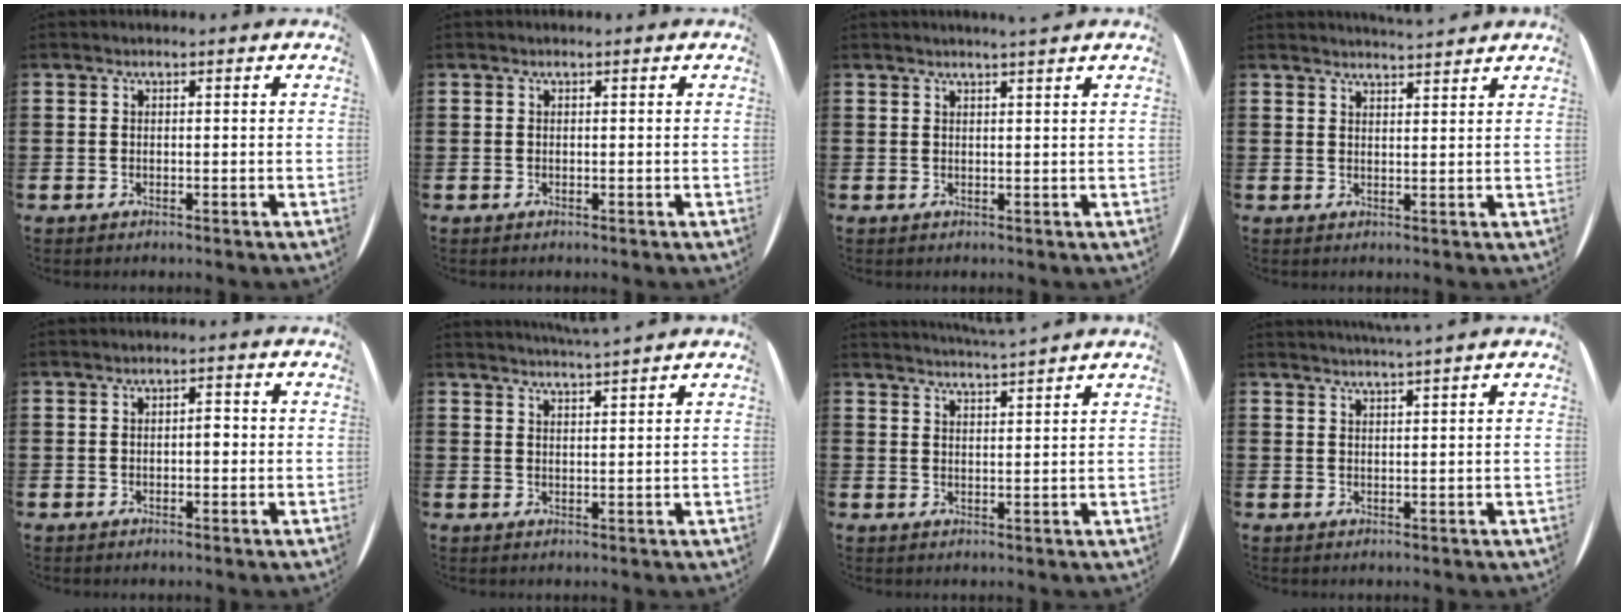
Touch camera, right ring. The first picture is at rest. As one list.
[{"total": 0.0}, {"total": 1.3, "force": [1.1, -0.5, 0.3], "torque": [-0.002, -0.003, 0.021]}, {"total": 2.3, "force": [2.2, -0.4, -0.3], "torque": [0.004, -0.013, 0.042]}, {"total": 1.5, "force": [-0.1, 0.8, 1.3], "torque": [-0.024, 0.005, -0.004]}, {"total": 2.4, "force": [2.3, -0.9, -0.2], "torque": [0.003, -0.014, 0.042]}, {"total": 2.7, "force": [2.6, -0.8, -0.3], "torque": [0.002, -0.019, 0.047]}, {"total": 1.7, "force": [1.5, -0.9, 0.2], "torque": [-0.001, -0.009, 0.028]}]